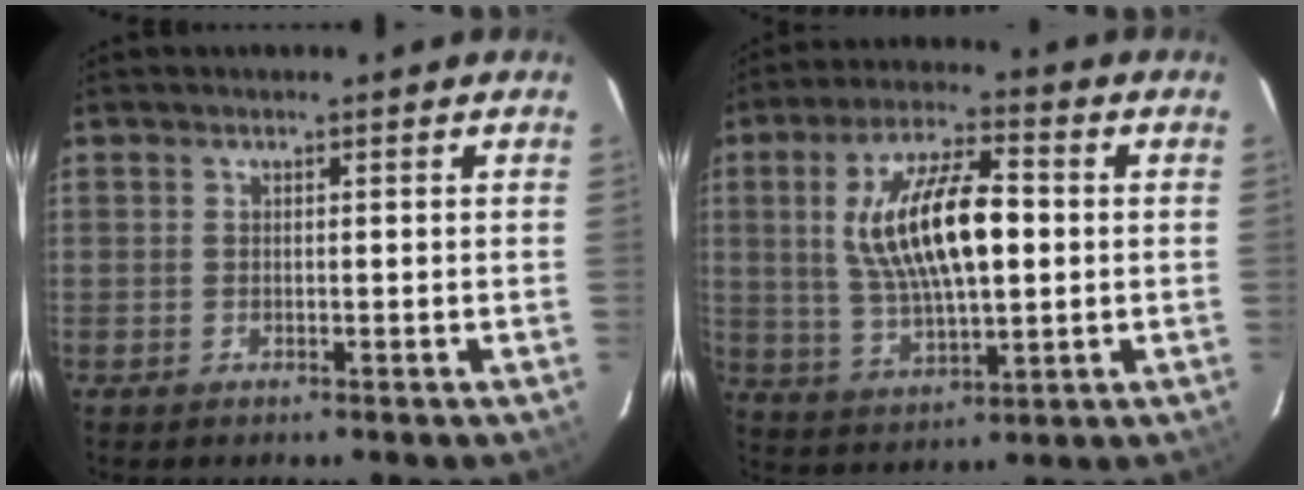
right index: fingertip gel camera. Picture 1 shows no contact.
{"total": 15.7, "force": [1.8, 5.8, 14.4], "torque": [-0.272, 0.009, 0.039]}